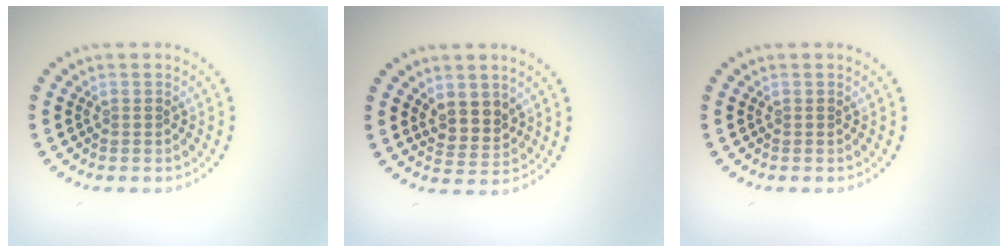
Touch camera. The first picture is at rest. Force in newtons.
{"total": 2.7, "press": 2.3, "slide": 1.3}
{"total": 0.0}